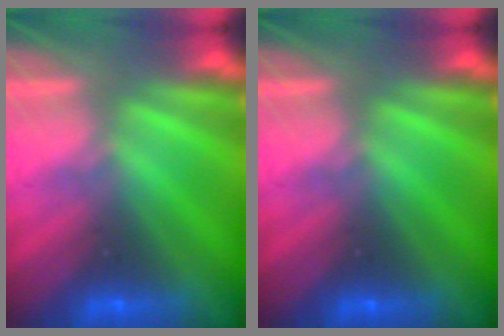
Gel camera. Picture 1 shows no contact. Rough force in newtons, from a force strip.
{"total": 0.0}